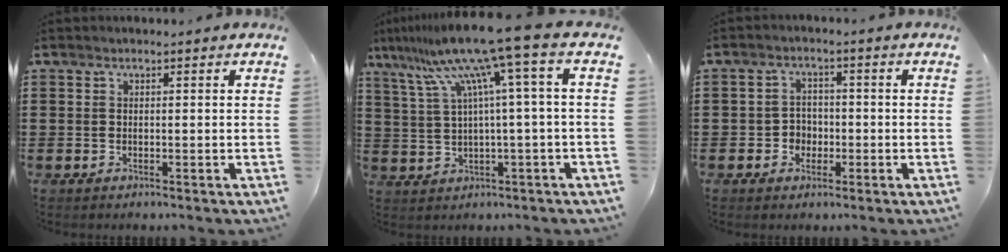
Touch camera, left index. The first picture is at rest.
{"total": 10.9, "force": [5.7, -0.3, 9.3], "torque": [-0.220, -0.026, 0.087]}
{"total": 3.0, "force": [-1.2, 2.6, 1.0], "torque": [-0.027, 0.006, -0.028]}